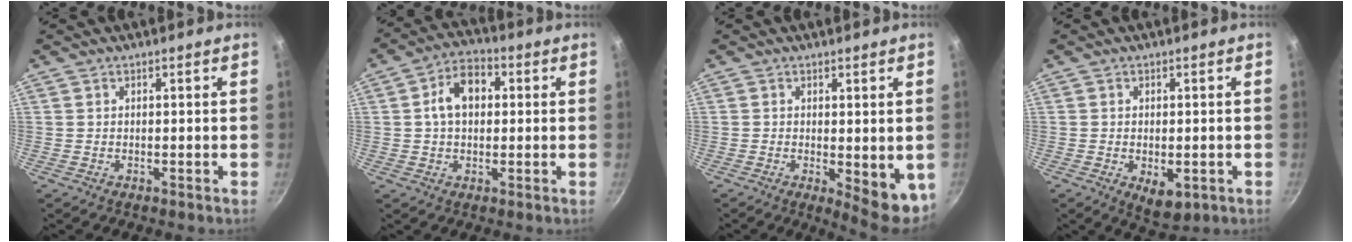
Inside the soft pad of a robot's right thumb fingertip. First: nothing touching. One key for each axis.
{"total": 8.6, "fx": 1.3, "fy": 6.0, "fz": 6.1, "tx": -0.075, "ty": 0.020, "tz": 0.009}
{"total": 7.9, "fx": -0.9, "fy": 3.0, "fz": 7.2, "tx": -0.078, "ty": -0.007, "tz": -0.004}
{"total": 5.6, "fx": -1.5, "fy": 3.1, "fz": 4.4, "tx": -0.053, "ty": -0.007, "tz": -0.012}